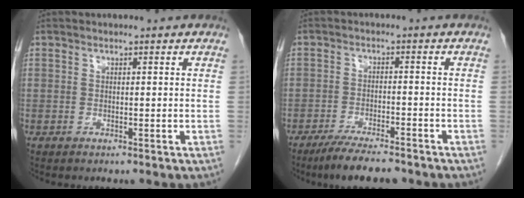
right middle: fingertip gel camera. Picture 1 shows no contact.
{"total": 7.5, "force": [-6.2, 1.3, 4.0], "torque": [-0.064, -0.015, -0.103]}